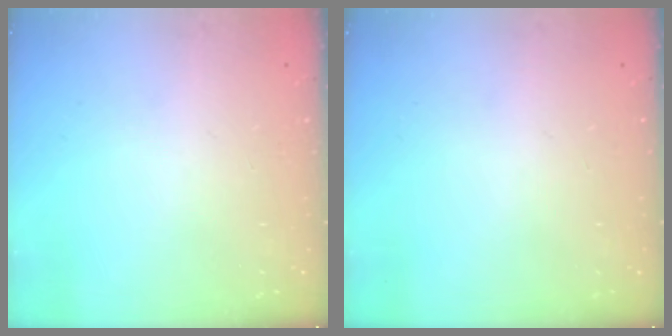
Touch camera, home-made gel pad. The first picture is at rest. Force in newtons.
{"total": 0.0}